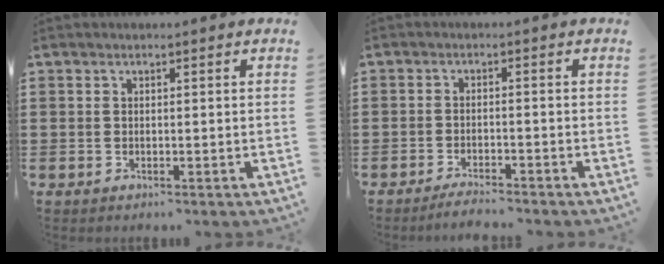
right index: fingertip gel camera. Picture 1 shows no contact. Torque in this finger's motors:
{"motor_torque": [-0.07, 0.00, 0.03, 0.00]}